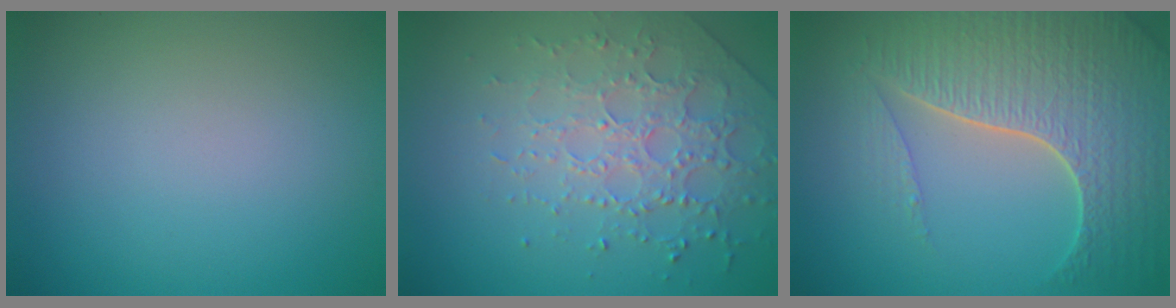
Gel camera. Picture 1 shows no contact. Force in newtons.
{"total": 3.4, "press": 3.3, "slide": 1.1}
{"total": 7.4, "press": 5.5, "slide": 5.0}